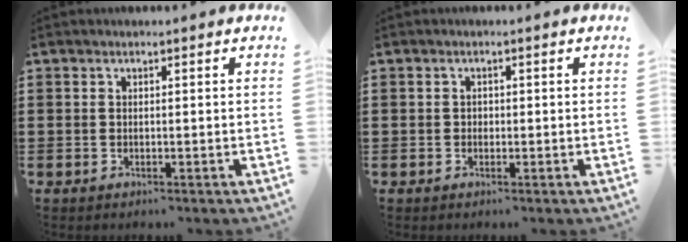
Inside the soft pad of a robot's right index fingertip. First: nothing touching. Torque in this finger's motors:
{"motor_torque": [0.26, 0.22, -0.01, -0.01]}